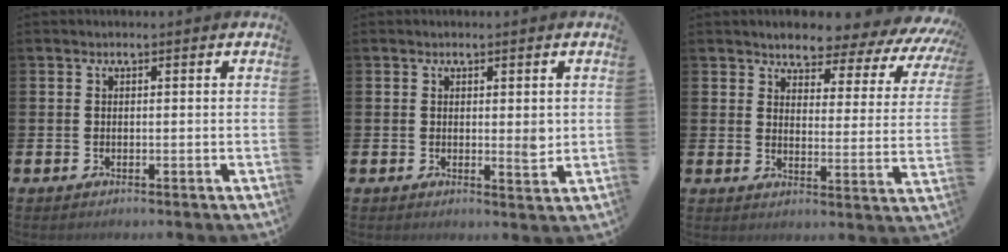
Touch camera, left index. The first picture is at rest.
{"total": 1.8, "force": [0.2, 0.7, 1.7], "torque": [-0.012, -0.008, -0.001]}
{"total": 4.4, "force": [4.1, 1.3, 1.1], "torque": [-0.033, -0.042, 0.060]}